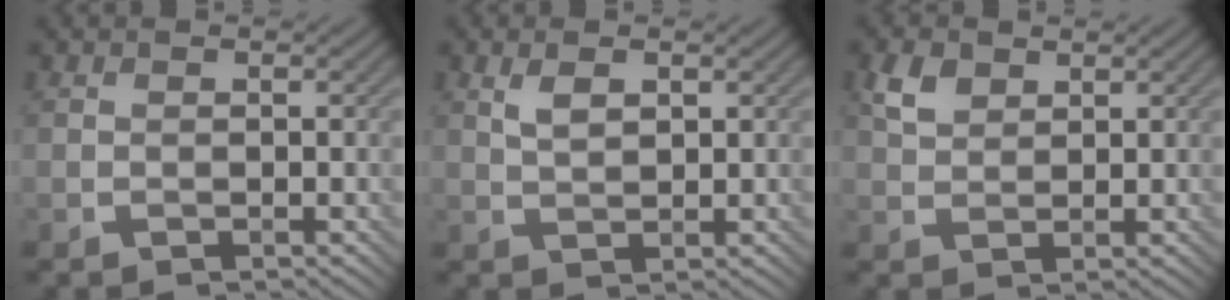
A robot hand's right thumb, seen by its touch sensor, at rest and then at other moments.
{"total": 2.6, "force": [1.2, 1.2, 2.0], "torque": [-0.046, 0.000, 0.027]}
{"total": 3.1, "force": [1.8, 1.9, 1.7], "torque": [-0.039, 0.002, 0.037]}